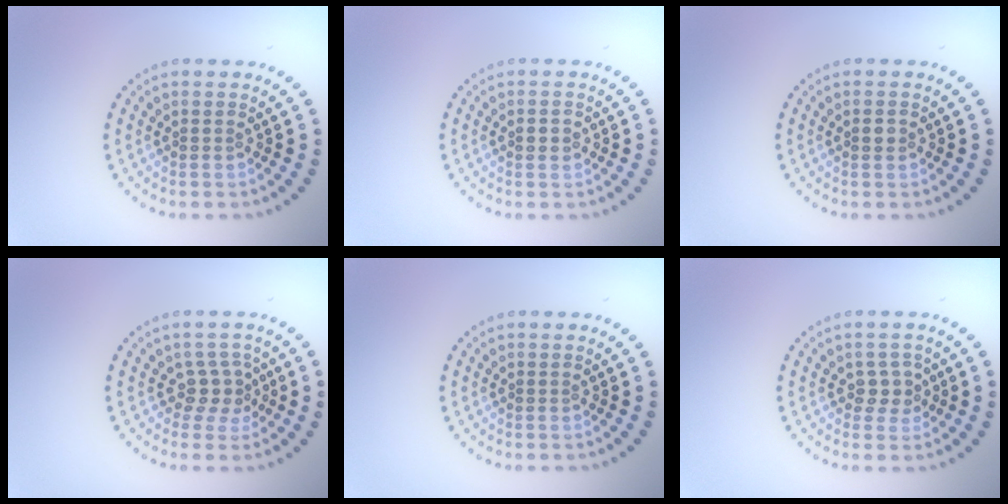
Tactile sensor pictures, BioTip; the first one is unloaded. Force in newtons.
{"total": 0.8, "press": 0.8, "slide": 0.0}
{"total": 1.0, "press": 1.0, "slide": 0.1}
{"total": 2.1, "press": 1.6, "slide": 1.4}
{"total": 0.0}
{"total": 1.8, "press": 1.6, "slide": 0.7}